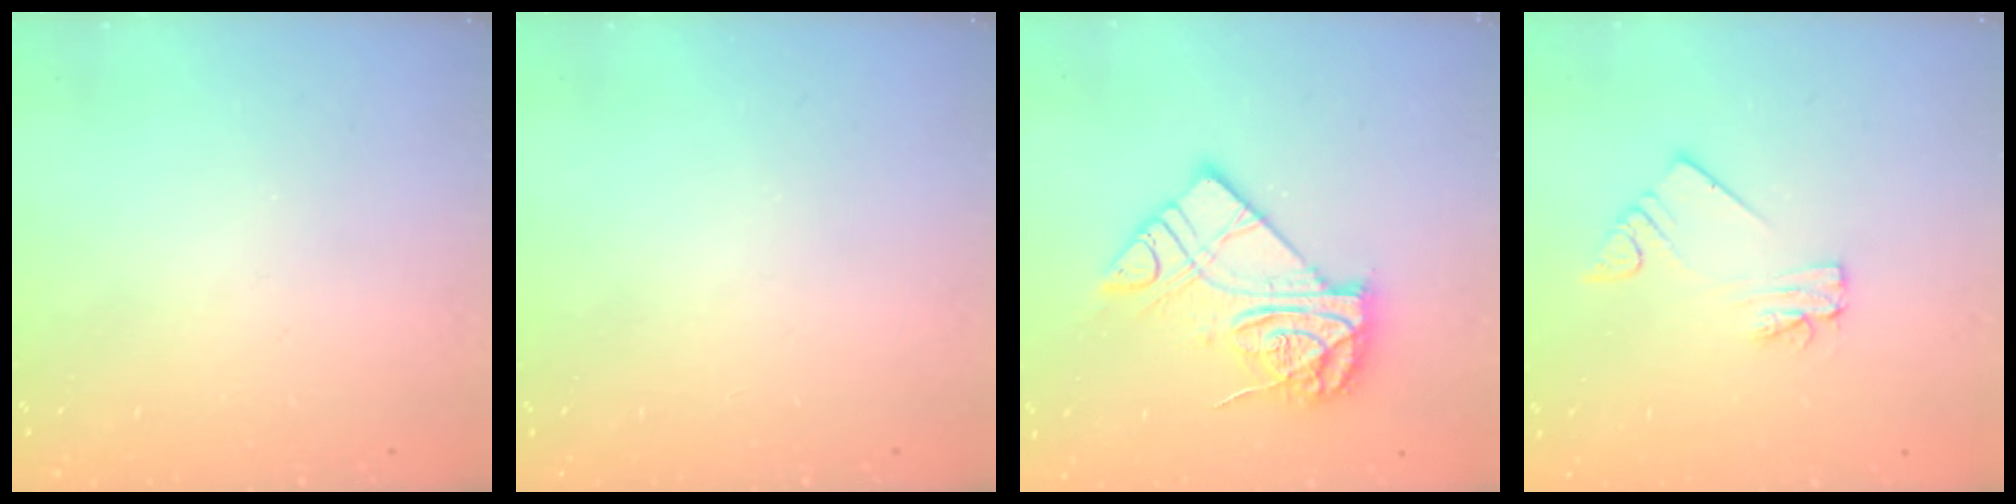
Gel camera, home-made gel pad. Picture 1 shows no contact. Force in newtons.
{"total": 0.0}
{"total": 14.7, "press": 14.7, "slide": 1.3}
{"total": 1.9, "press": 1.9, "slide": 0.2}